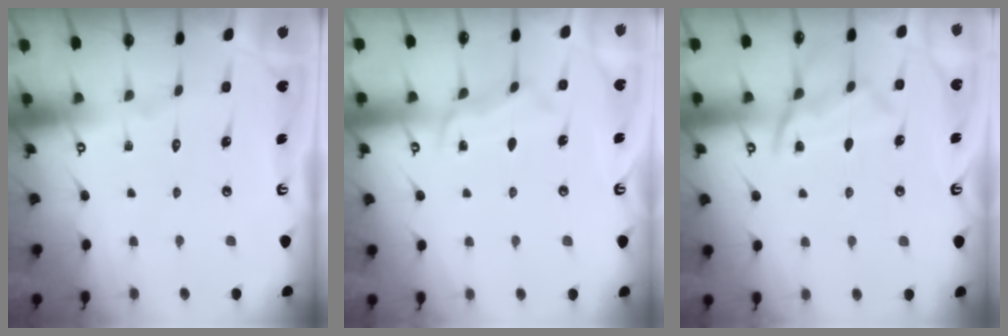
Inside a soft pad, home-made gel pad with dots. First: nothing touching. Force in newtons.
{"total": 6.4, "press": 6.4, "slide": 0.7}
{"total": 7.8, "press": 7.8, "slide": 0.2}